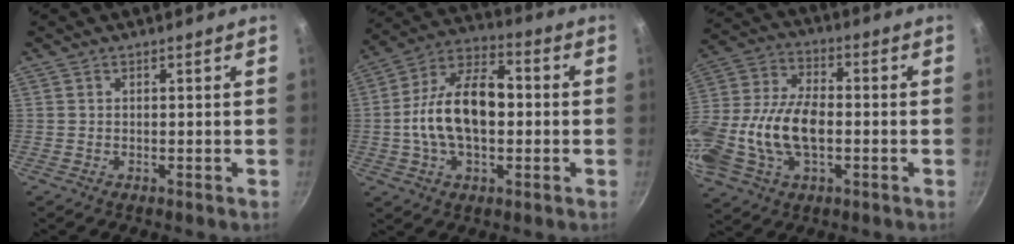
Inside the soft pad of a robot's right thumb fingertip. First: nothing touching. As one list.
[{"total": 16.7, "force": [-0.7, 9.7, 13.6], "torque": [-0.217, 0.036, -0.027]}, {"total": 19.1, "force": [-2.7, 11.5, 15.0], "torque": [-0.300, 0.032, -0.054]}]